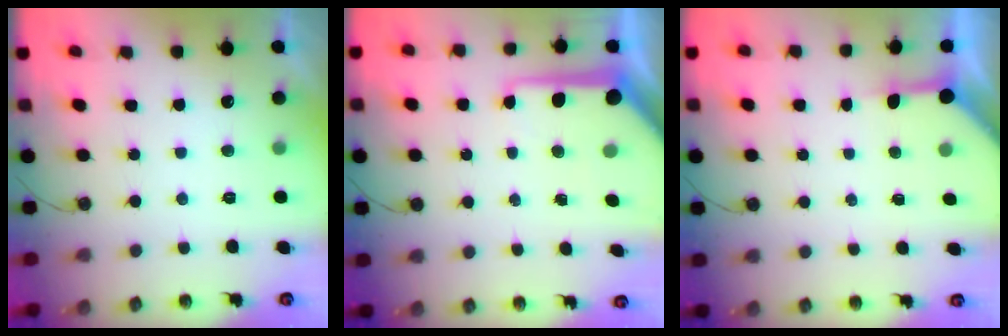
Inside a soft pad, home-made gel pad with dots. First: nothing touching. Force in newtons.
{"total": 10.5, "press": 10.4, "slide": 1.1}
{"total": 4.1, "press": 4.1, "slide": 0.3}